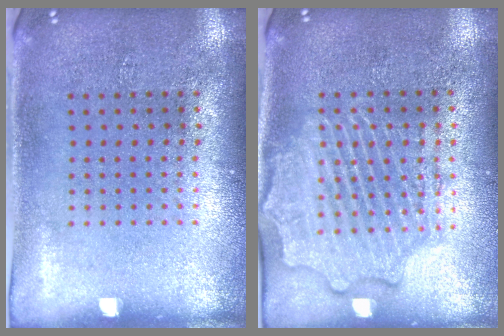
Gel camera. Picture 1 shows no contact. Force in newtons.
{"total": 2.2, "press": 2.2, "slide": 0.2}